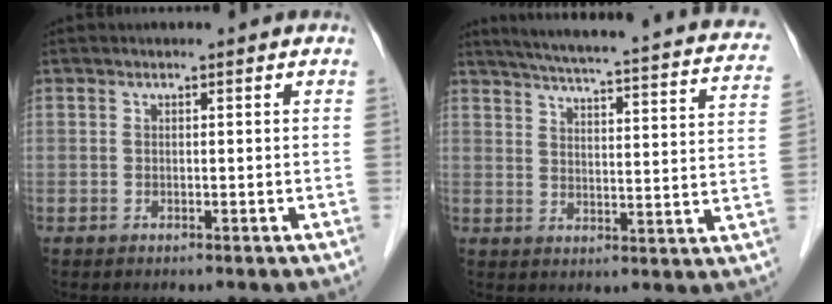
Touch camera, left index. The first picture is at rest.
{"total": 24.5, "force": [20.8, 2.9, 12.7], "torque": [-0.182, -0.013, 0.243]}